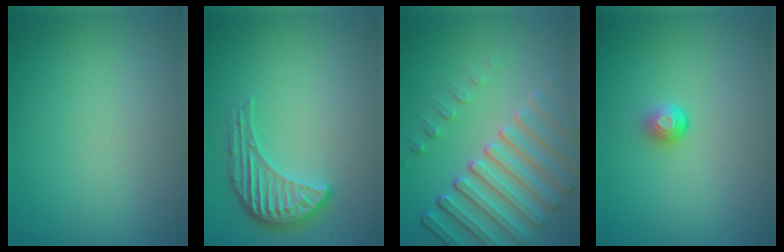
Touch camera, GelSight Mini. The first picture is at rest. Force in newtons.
{"total": 4.1, "press": 3.2, "slide": 2.5}
{"total": 6.4, "press": 5.2, "slide": 3.8}
{"total": 1.5, "press": 0.9, "slide": 1.2}